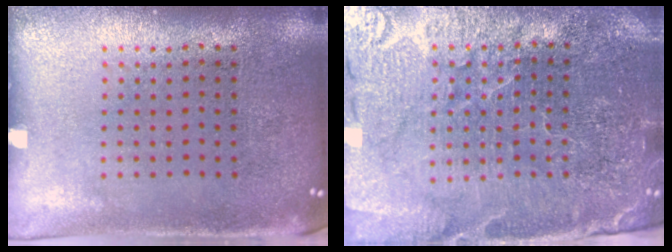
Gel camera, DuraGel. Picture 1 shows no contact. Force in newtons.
{"total": 4.2, "press": 3.9, "slide": 1.3}